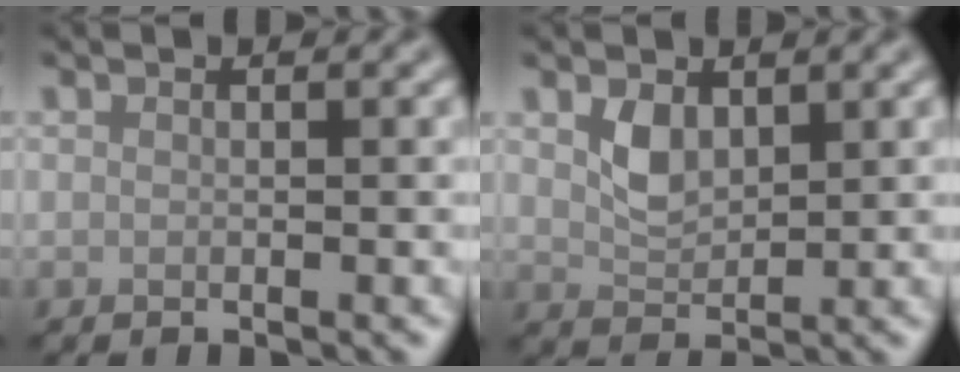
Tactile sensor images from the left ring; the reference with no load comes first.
{"total": 2.3, "force": [1.1, 1.4, 1.5], "torque": [-0.032, -0.004, 0.027]}